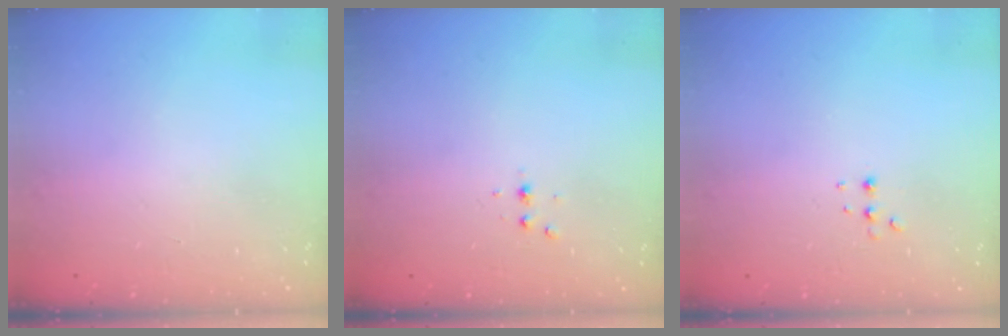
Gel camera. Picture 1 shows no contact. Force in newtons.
{"total": 2.3, "press": 2.3, "slide": 0.3}
{"total": 4.2, "press": 4.1, "slide": 0.9}